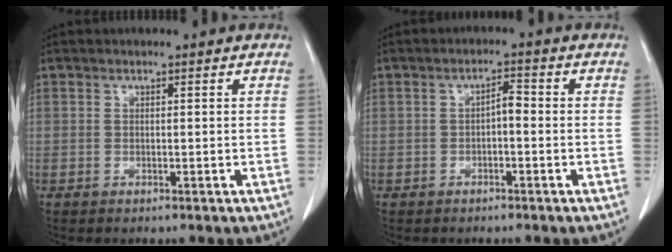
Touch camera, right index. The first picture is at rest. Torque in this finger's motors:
{"motor_torque": [0.35, -0.27, 0.01, 0.03]}